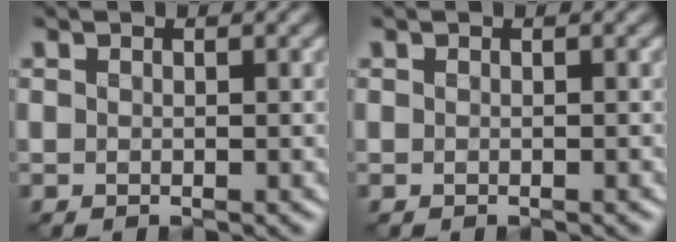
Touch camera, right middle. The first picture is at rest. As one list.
[{"total": 0.0}]